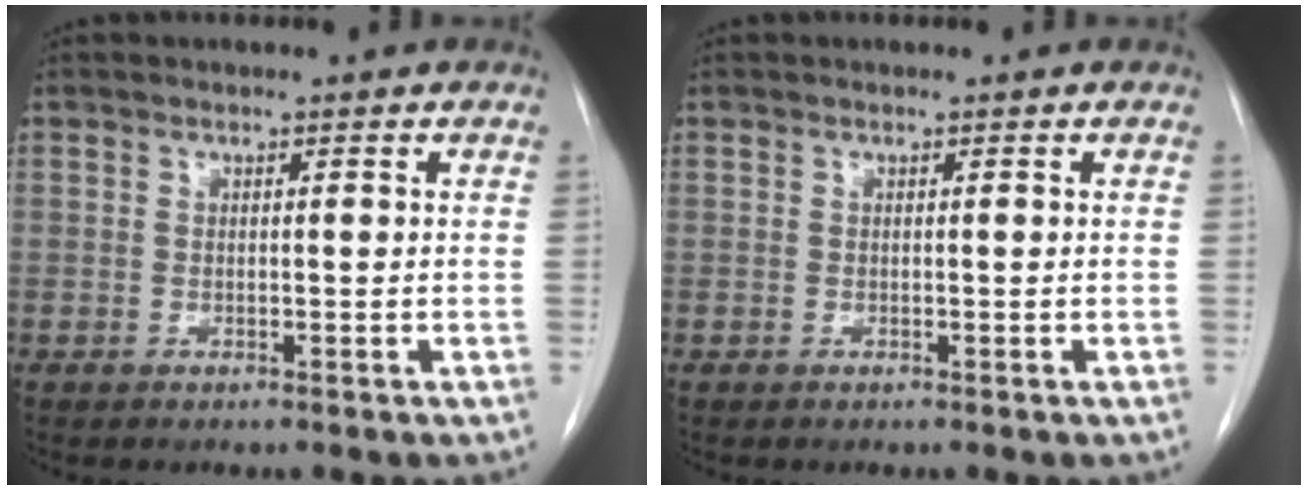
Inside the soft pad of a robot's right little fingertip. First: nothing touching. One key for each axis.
{"total": 0.0}